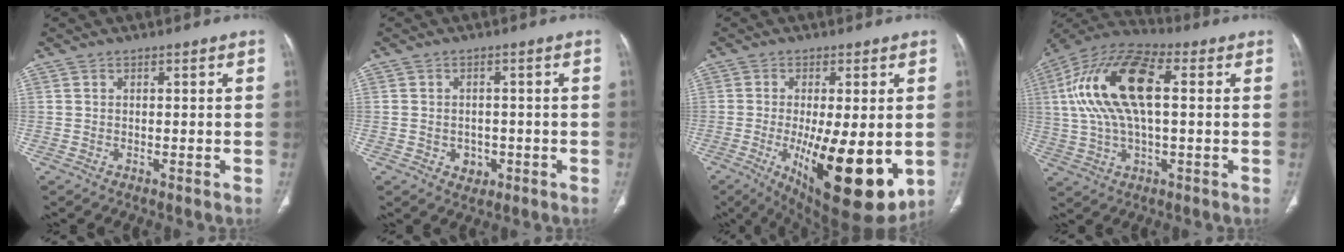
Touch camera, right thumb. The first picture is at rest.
{"total": 2.1, "force": [-0.5, 1.7, 1.0], "torque": [-0.008, 0.002, -0.001]}
{"total": 18.9, "force": [-3.9, 6.2, 17.5], "torque": [-0.253, -0.034, -0.038]}
{"total": 19.0, "force": [3.1, 8.5, 16.8], "torque": [-0.333, 0.031, 0.050]}